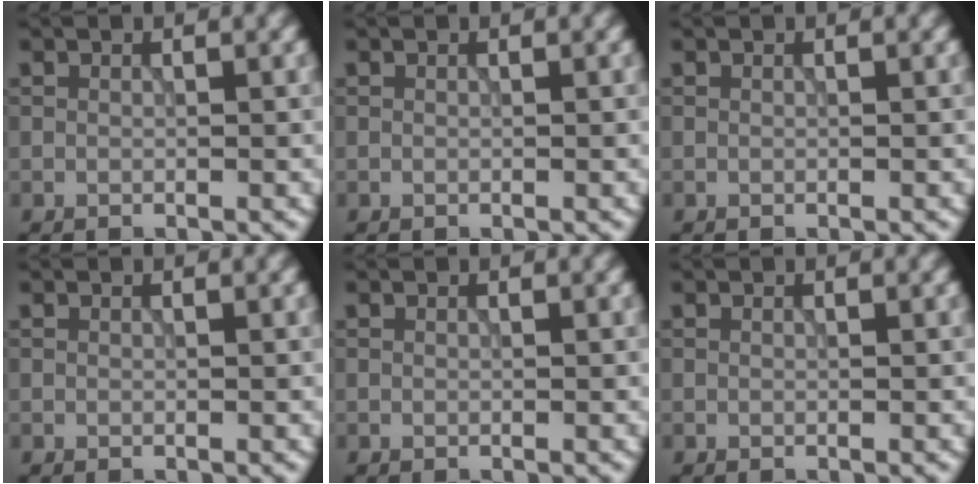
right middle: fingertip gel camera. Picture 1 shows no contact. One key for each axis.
{"total": 0.0}
{"total": 0.0}
{"total": 0.0}
{"total": 0.0}
{"total": 0.0}